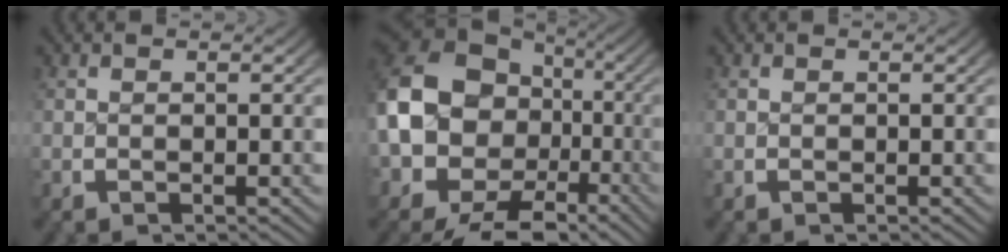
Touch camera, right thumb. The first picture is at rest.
{"total": 14.3, "force": [-2.5, 11.9, 7.6], "torque": [-0.209, -0.063, -0.019]}
{"total": 0.0}